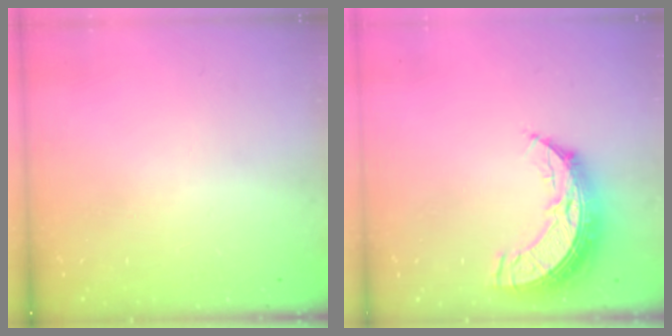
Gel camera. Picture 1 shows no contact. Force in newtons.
{"total": 10.5, "press": 10.4, "slide": 0.9}